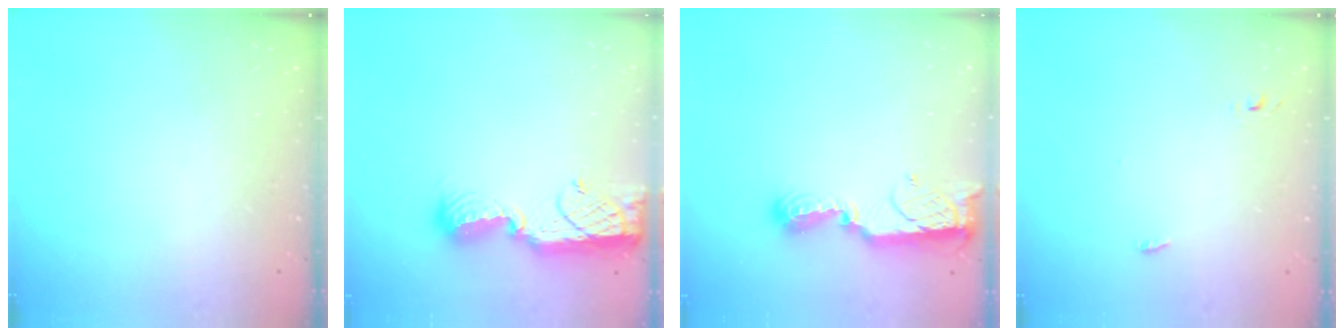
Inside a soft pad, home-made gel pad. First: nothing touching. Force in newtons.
{"total": 11.0, "press": 11.0, "slide": 1.0}
{"total": 8.4, "press": 8.4, "slide": 0.5}
{"total": 2.8, "press": 2.6, "slide": 0.9}